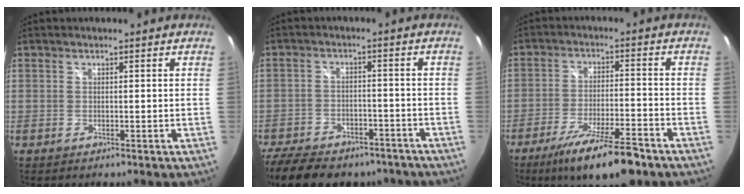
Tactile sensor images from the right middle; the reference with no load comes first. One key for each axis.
{"total": 20.1, "fx": -15.6, "fy": 9.0, "fz": 9.0, "tx": -0.206, "ty": -0.009, "tz": -0.222}
{"total": 13.7, "fx": -10.0, "fy": 2.7, "fz": 8.9, "tx": -0.174, "ty": -0.028, "tz": -0.164}